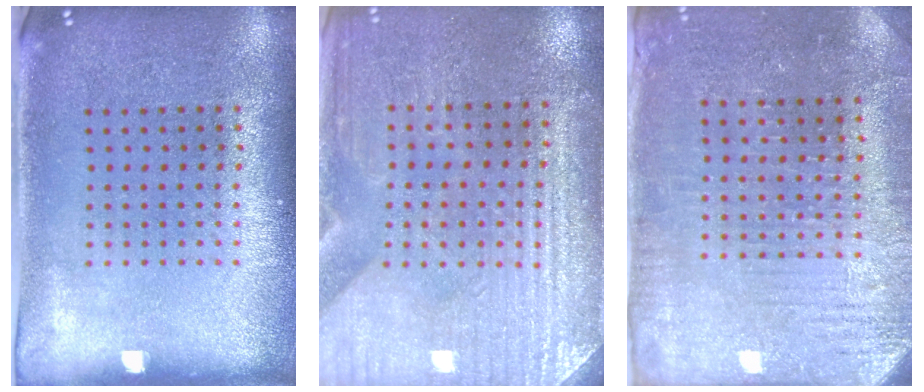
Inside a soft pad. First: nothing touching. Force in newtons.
{"total": 3.2, "press": 3.1, "slide": 0.5}
{"total": 3.1, "press": 3.0, "slide": 0.6}